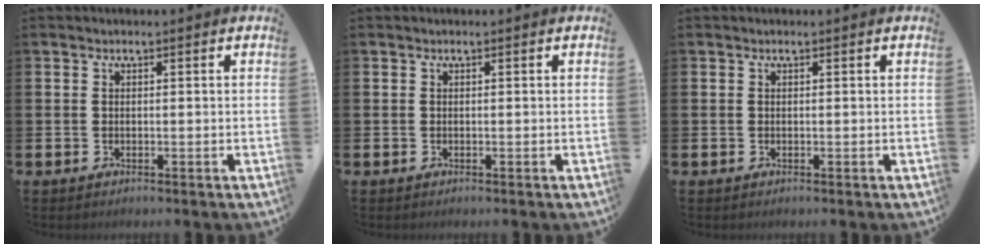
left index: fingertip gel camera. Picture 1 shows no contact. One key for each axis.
{"total": 0.0}
{"total": 0.0}